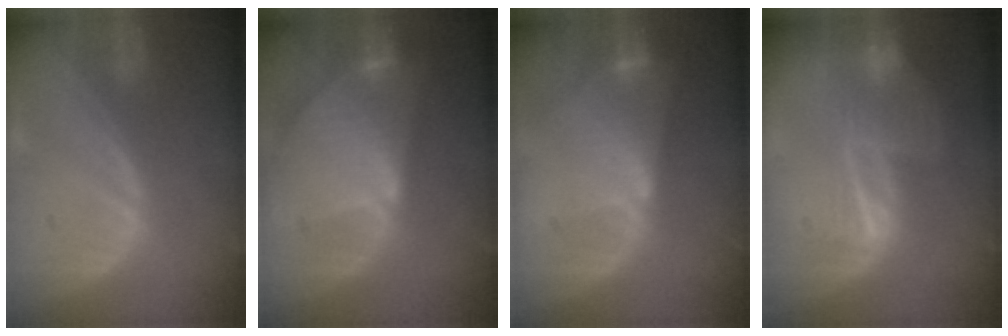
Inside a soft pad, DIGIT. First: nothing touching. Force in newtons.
{"total": 9.4, "press": 8.1, "slide": 4.7}
{"total": 7.3, "press": 6.4, "slide": 3.4}
{"total": 6.5, "press": 5.5, "slide": 3.5}